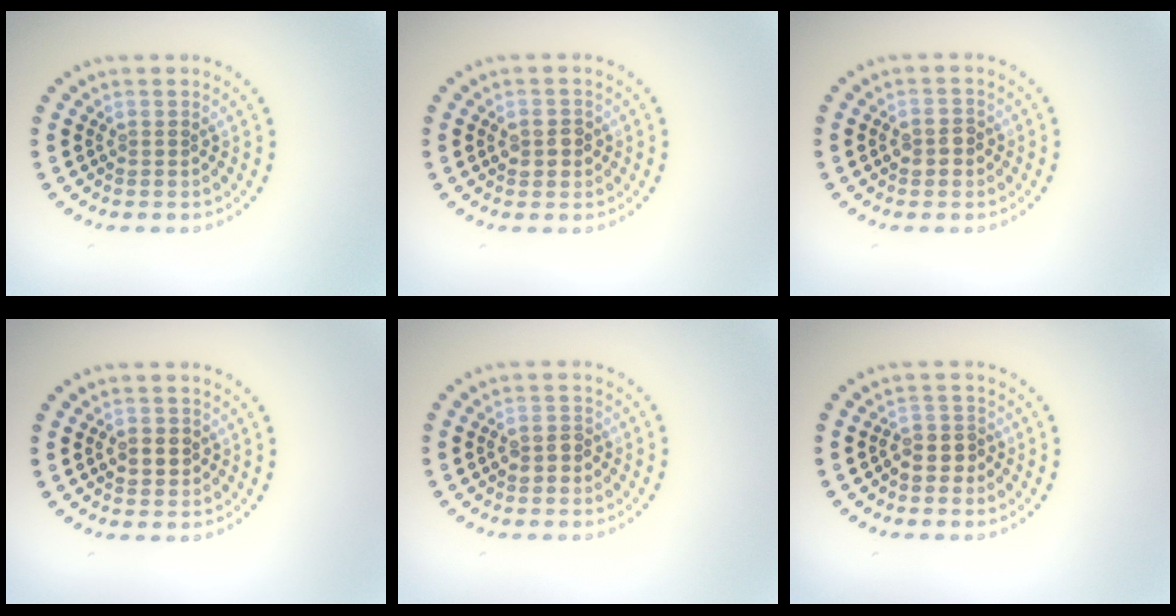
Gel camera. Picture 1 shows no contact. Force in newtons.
{"total": 1.8, "press": 1.8, "slide": 0.1}
{"total": 1.7, "press": 1.7, "slide": 0.1}
{"total": 1.8, "press": 1.8, "slide": 0.3}
{"total": 1.7, "press": 1.7, "slide": 0.4}
{"total": 1.8, "press": 1.5, "slide": 1.1}